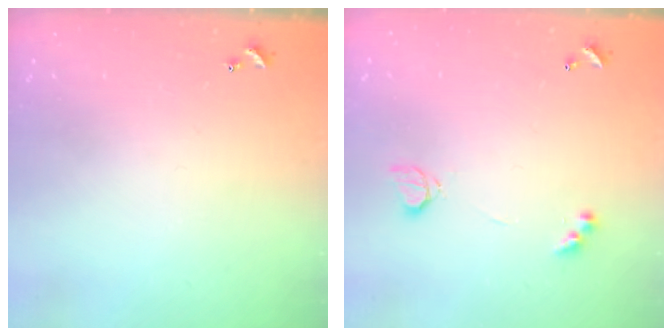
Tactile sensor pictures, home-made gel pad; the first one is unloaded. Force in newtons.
{"total": 3.0, "press": 2.9, "slide": 0.6}